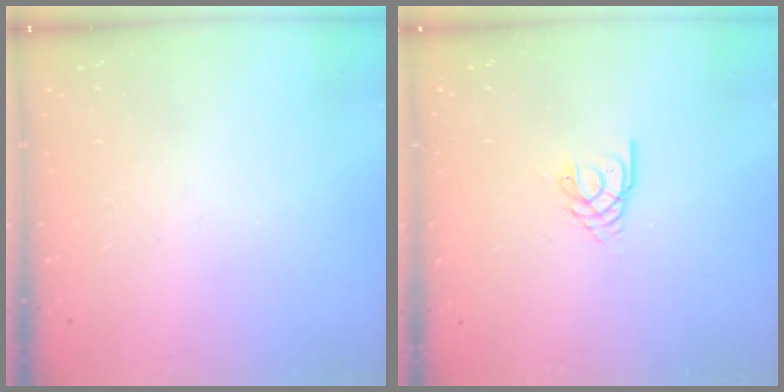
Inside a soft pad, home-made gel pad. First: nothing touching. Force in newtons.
{"total": 2.9, "press": 2.8, "slide": 0.4}